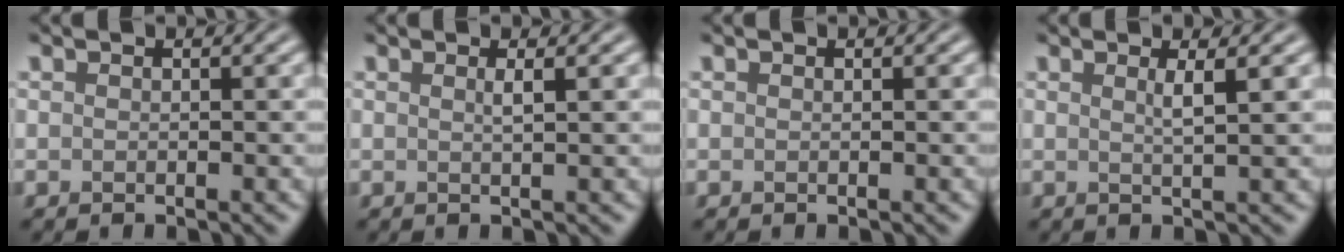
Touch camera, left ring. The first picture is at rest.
{"total": 1.2, "force": [0.4, 0.4, 1.1], "torque": [-0.010, 0.001, 0.002]}
{"total": 0.0}
{"total": 1.9, "force": [0.6, 0.5, 1.7], "torque": [-0.024, 0.000, 0.004]}